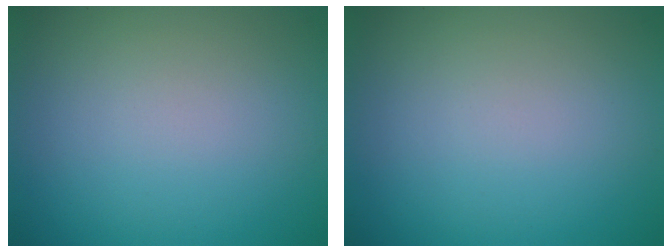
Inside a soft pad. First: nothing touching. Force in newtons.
{"total": 0.0}